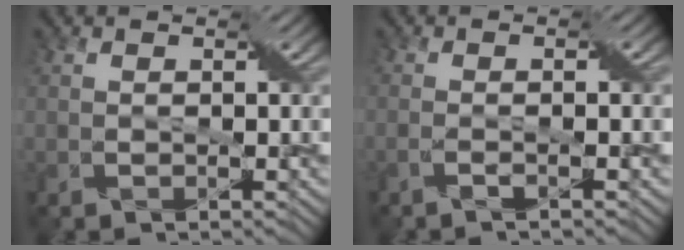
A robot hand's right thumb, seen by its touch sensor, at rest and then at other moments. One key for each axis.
{"total": 2.0, "fx": -0.7, "fy": 0.1, "fz": 1.9, "tx": -0.031, "ty": 0.007, "tz": -0.025}